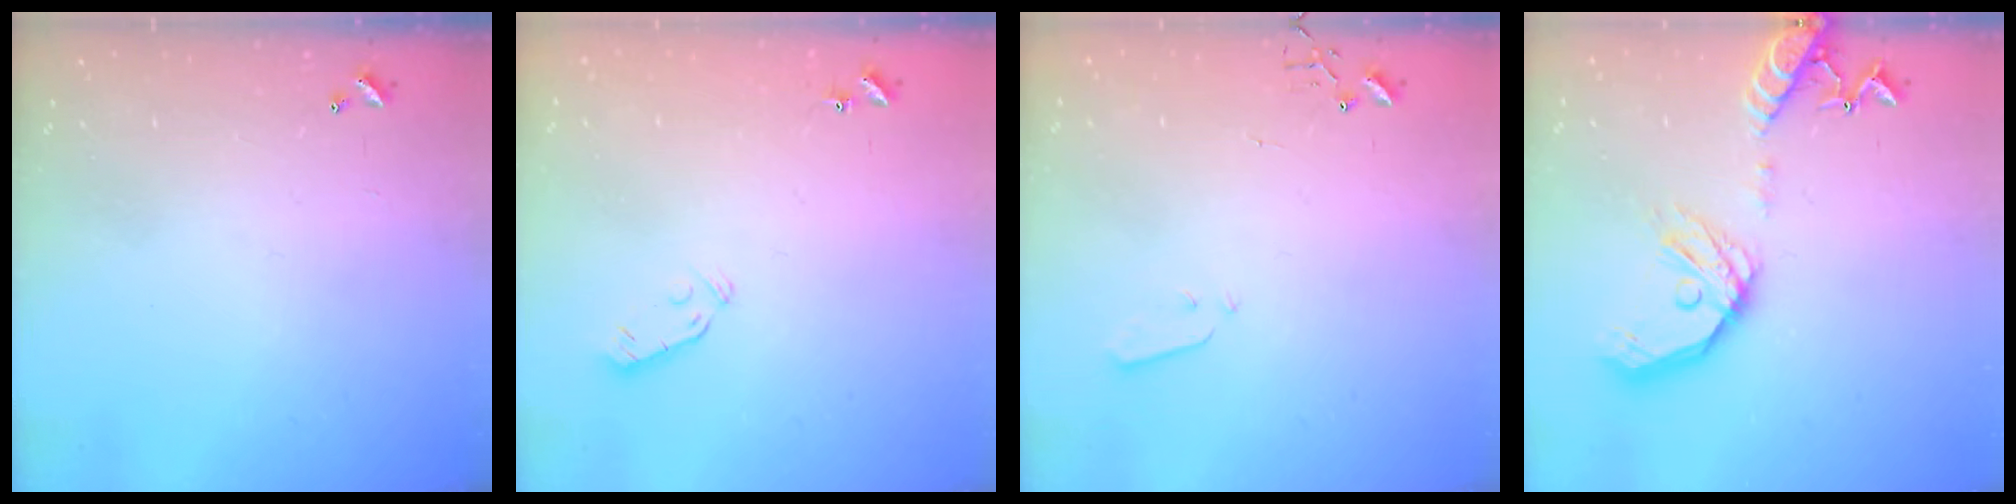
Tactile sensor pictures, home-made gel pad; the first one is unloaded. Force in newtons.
{"total": 3.8, "press": 3.7, "slide": 0.8}
{"total": 3.2, "press": 3.2, "slide": 0.1}
{"total": 17.9, "press": 17.7, "slide": 2.6}